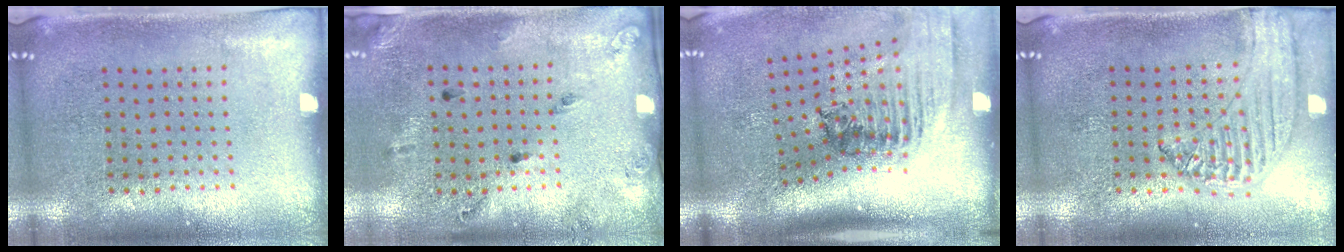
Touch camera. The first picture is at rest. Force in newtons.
{"total": 1.8, "press": 1.0, "slide": 1.5}
{"total": 2.4, "press": 1.7, "slide": 1.7}
{"total": 1.3, "press": 1.3, "slide": 0.2}